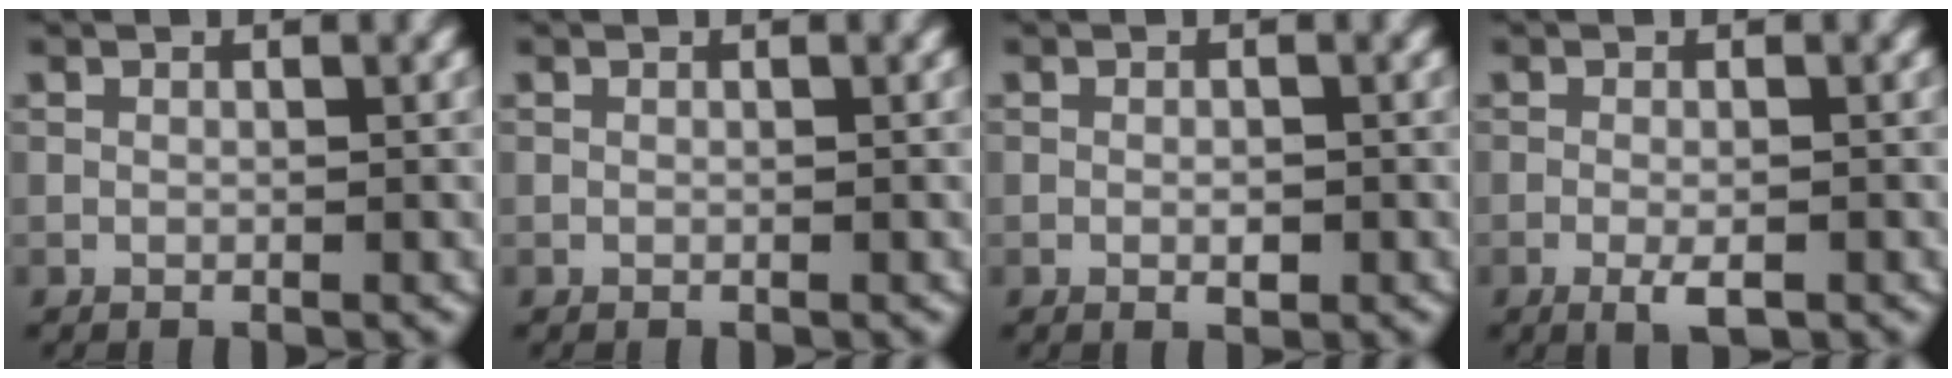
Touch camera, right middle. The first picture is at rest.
{"total": 0.0}
{"total": 1.2, "force": [-0.3, 0.5, 1.0], "torque": [-0.017, 0.000, -0.005]}
{"total": 2.1, "force": [-1.0, 0.5, 1.8], "torque": [-0.035, -0.004, -0.018]}